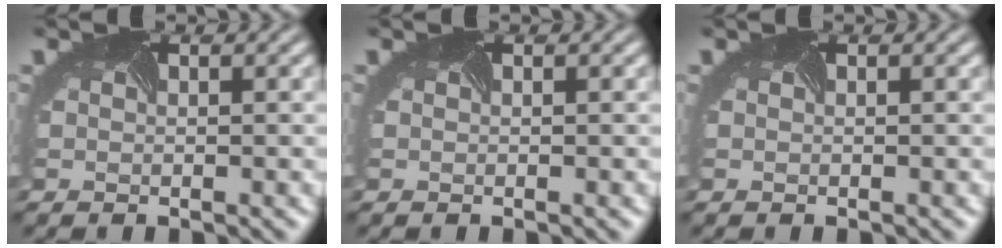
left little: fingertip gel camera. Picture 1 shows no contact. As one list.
[{"total": 0.0}, {"total": 0.0}]